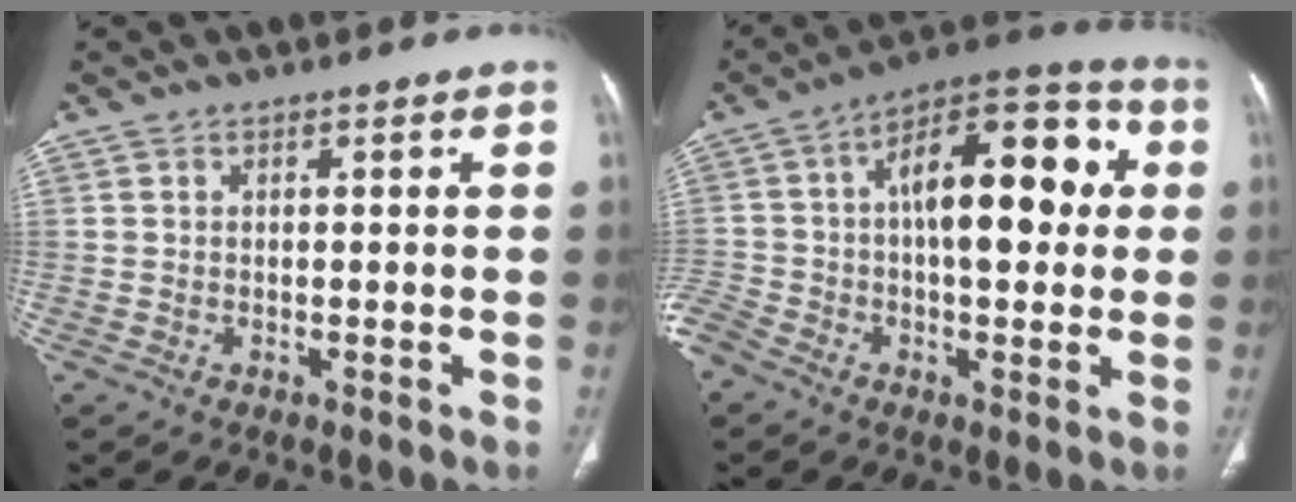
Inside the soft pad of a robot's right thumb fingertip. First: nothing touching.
{"total": 23.2, "force": [0.6, 12.2, 19.7], "torque": [-0.324, 0.044, -0.001]}